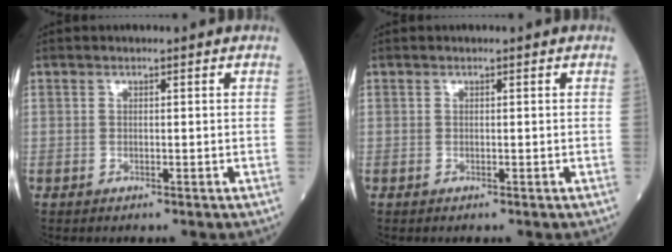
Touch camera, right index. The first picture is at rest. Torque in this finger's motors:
{"motor_torque": [0.00, 0.00, 0.00, 0.00]}